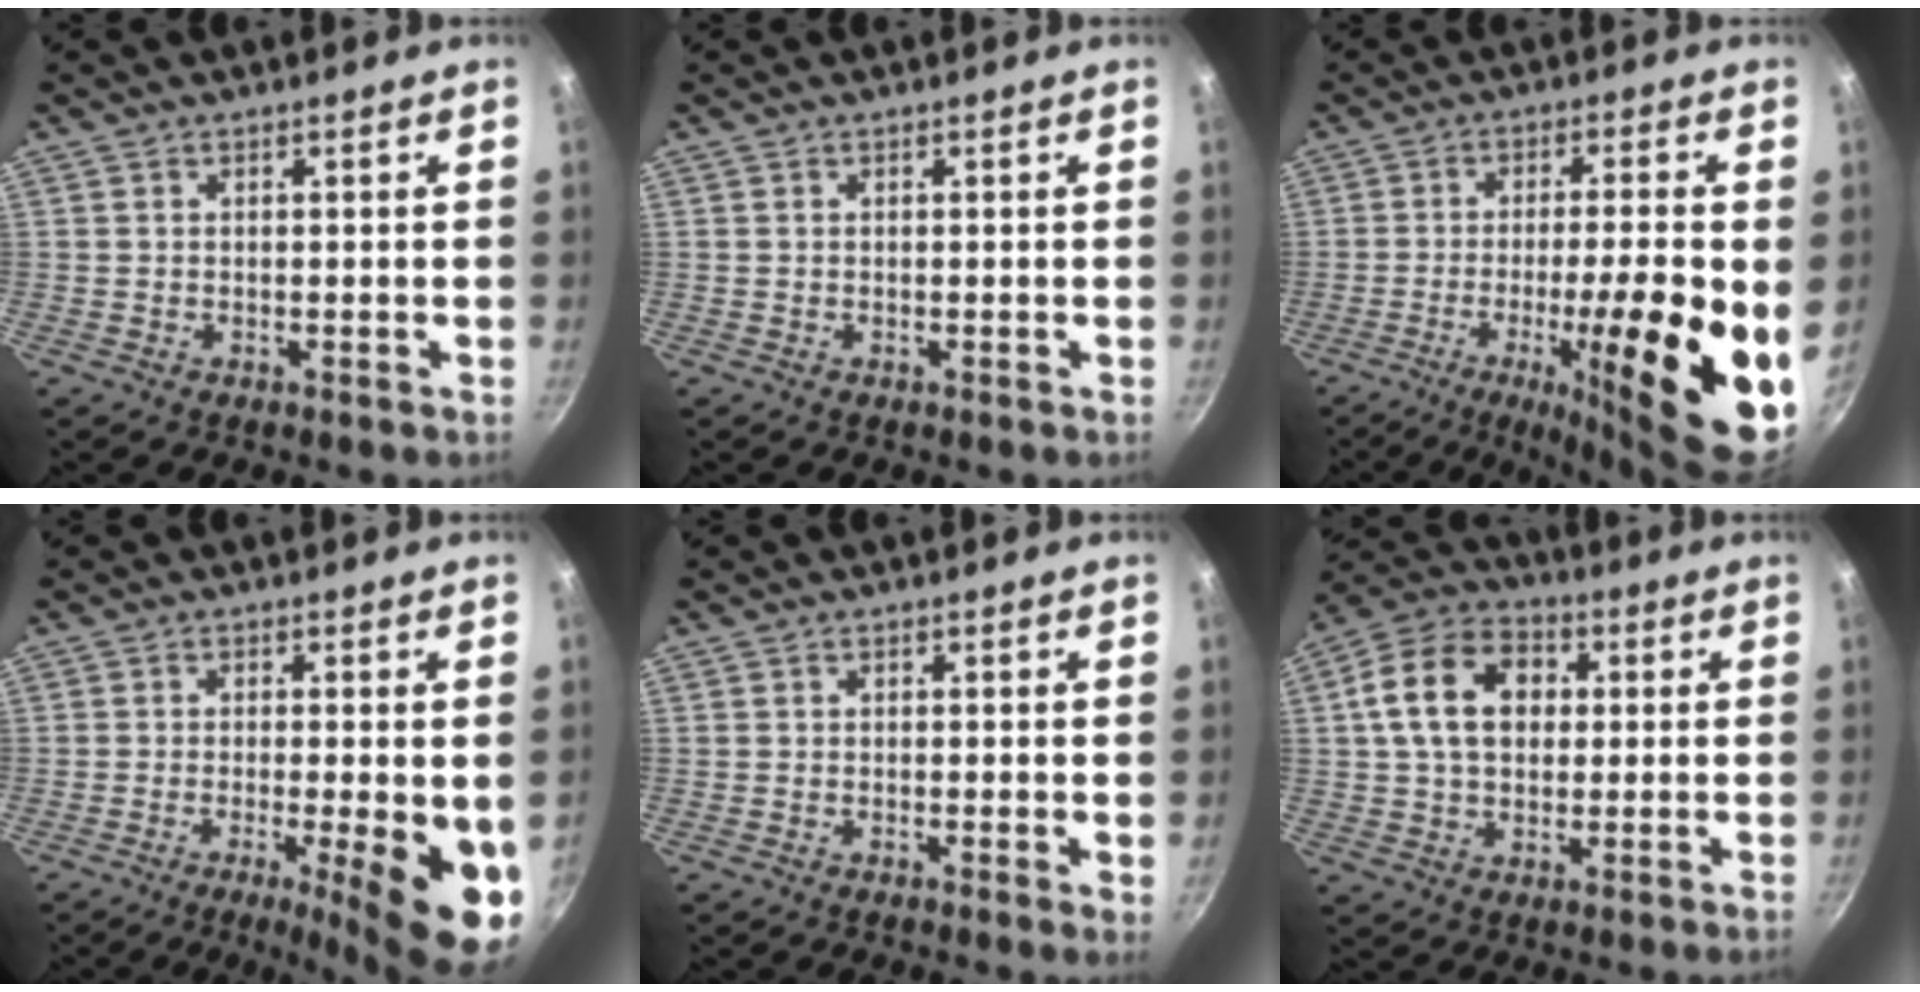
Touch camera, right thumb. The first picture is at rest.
{"total": 0.0}
{"total": 19.0, "force": [-4.8, 3.6, 18.0], "torque": [-0.250, 0.004, -0.070]}
{"total": 12.4, "force": [-3.2, 3.0, 11.6], "torque": [-0.153, -0.002, -0.042]}
{"total": 1.3, "force": [0.0, 0.2, 1.2], "torque": [-0.017, -0.004, -0.005]}
{"total": 13.7, "force": [2.3, 10.0, 9.1], "torque": [-0.137, 0.019, 0.024]}